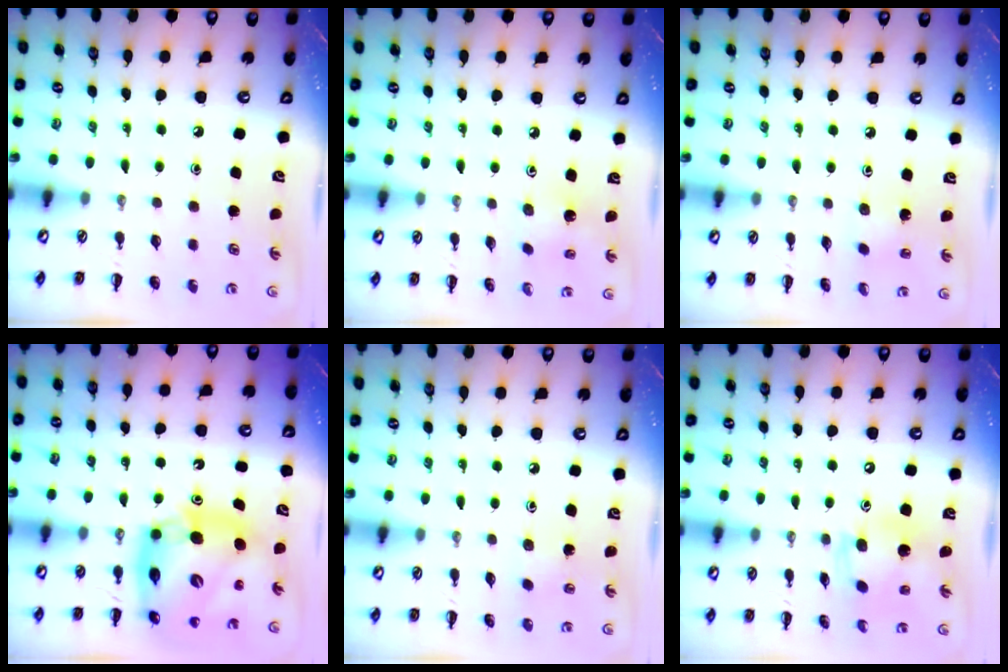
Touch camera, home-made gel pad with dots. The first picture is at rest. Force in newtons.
{"total": 1.9, "press": 1.9, "slide": 0.6}
{"total": 1.6, "press": 1.4, "slide": 0.7}
{"total": 14.1, "press": 13.5, "slide": 4.2}
{"total": 2.0, "press": 1.8, "slide": 0.7}
{"total": 12.3, "press": 11.9, "slide": 3.1}